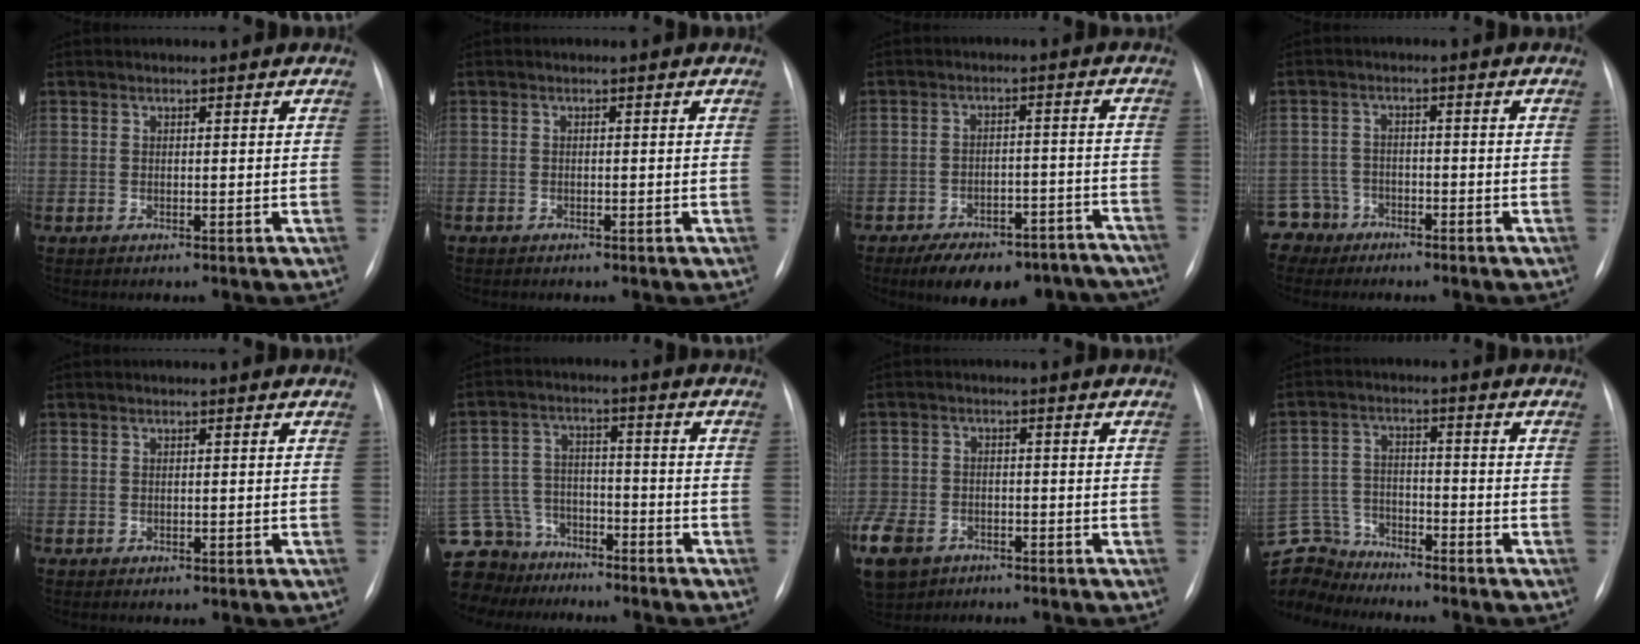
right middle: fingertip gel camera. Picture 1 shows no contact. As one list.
[{"total": 0.5, "force": [-0.4, 0.4, 0.0], "torque": [-0.004, 0.003, -0.008]}, {"total": 17.6, "force": [-14.5, 7.0, 7.1], "torque": [-0.082, 0.028, -0.186]}, {"total": 4.5, "force": [-3.2, 2.9, -1.0], "torque": [0.022, 0.004, -0.064]}, {"total": 0.6, "force": [-0.2, 0.4, 0.3], "torque": [-0.005, 0.000, 0.001]}, {"total": 15.5, "force": [-12.4, 8.6, 3.4], "torque": [-0.100, 0.027, -0.202]}, {"total": 17.9, "force": [-9.2, 13.3, 7.7], "torque": [-0.263, -0.020, -0.147]}, {"total": 10.4, "force": [-9.8, 3.3, 0.2], "torque": [-0.024, 0.021, -0.187]}]